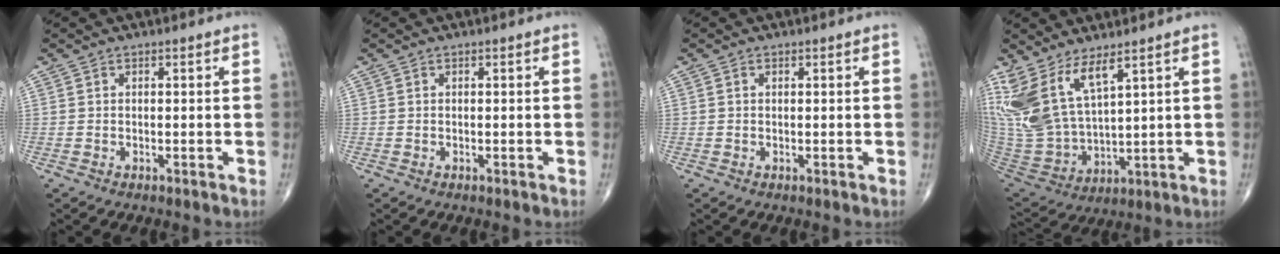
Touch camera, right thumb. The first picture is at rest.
{"total": 0.0}
{"total": 0.0}
{"total": 14.1, "force": [8.3, 5.4, 10.0], "torque": [-0.215, -0.043, 0.189]}